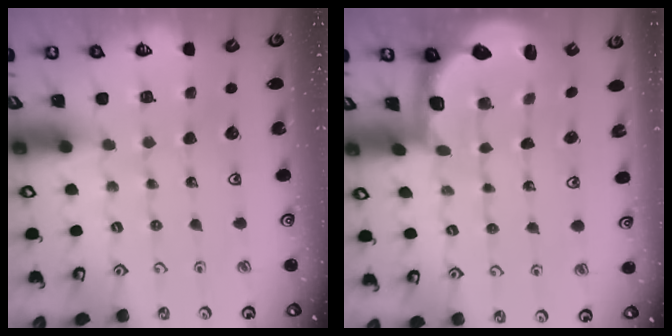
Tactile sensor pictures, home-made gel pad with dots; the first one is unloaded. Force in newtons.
{"total": 2.6, "press": 2.0, "slide": 1.7}